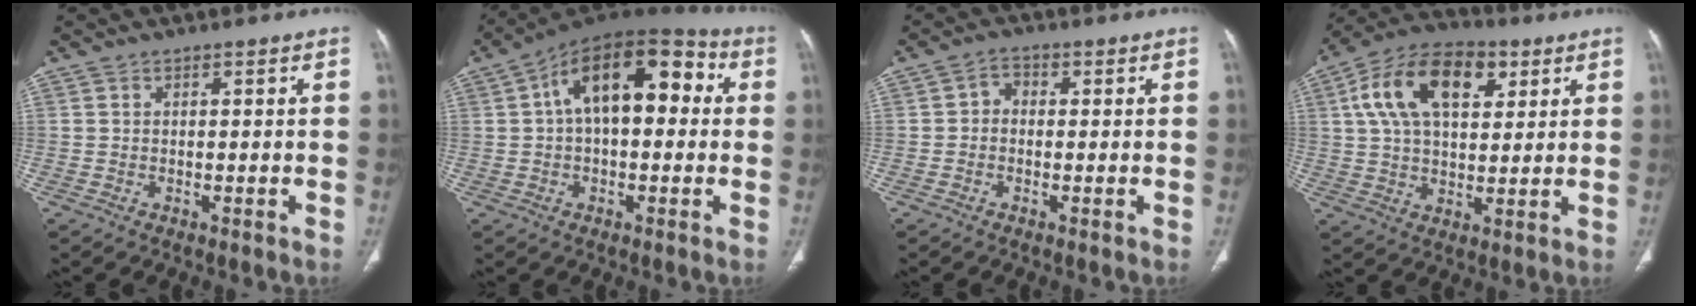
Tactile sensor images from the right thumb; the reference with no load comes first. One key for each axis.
{"total": 17.8, "fx": 3.4, "fy": 9.5, "fz": 14.7, "tx": -0.200, "ty": 0.047, "tz": 0.042}
{"total": 2.7, "fx": -0.1, "fy": 2.2, "fz": 1.5, "tx": -0.013, "ty": 0.012, "tz": -0.012}
{"total": 17.6, "fx": 6.1, "fy": 10.2, "fz": 13.0, "tx": -0.208, "ty": 0.006, "tz": 0.100}